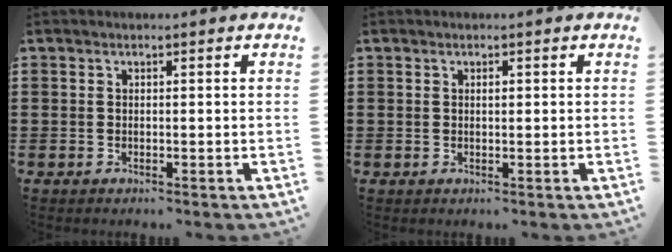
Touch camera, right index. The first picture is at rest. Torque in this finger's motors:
{"motor_torque": [0.26, -0.14, 0.00, 0.01]}